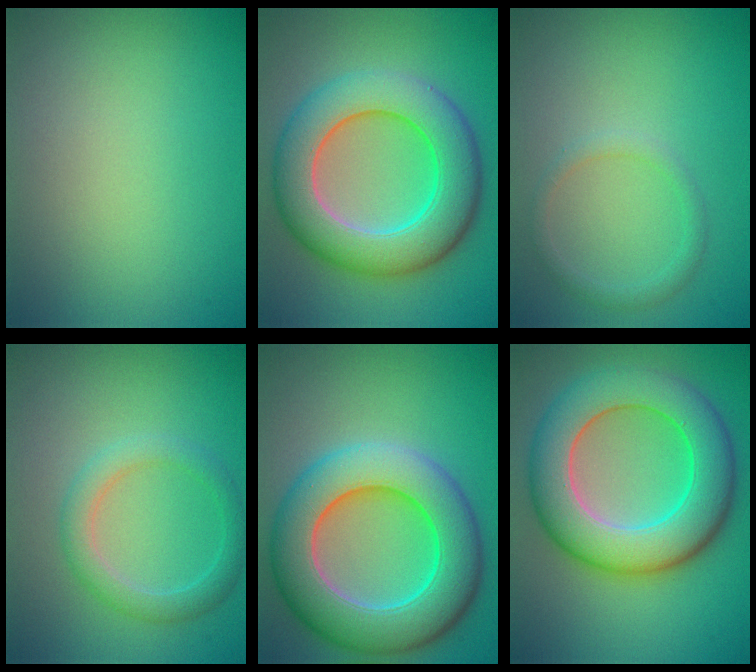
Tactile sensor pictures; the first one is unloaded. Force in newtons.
{"total": 9.7, "press": 9.7, "slide": 0.1}
{"total": 1.4, "press": 1.4, "slide": 0.2}
{"total": 2.9, "press": 2.9, "slide": 0.1}
{"total": 10.6, "press": 10.6, "slide": 0.2}
{"total": 10.1, "press": 10.1, "slide": 0.7}